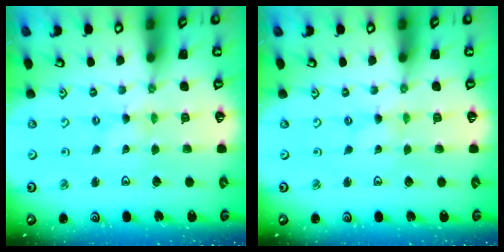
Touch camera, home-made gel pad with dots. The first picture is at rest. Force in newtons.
{"total": 0.0}